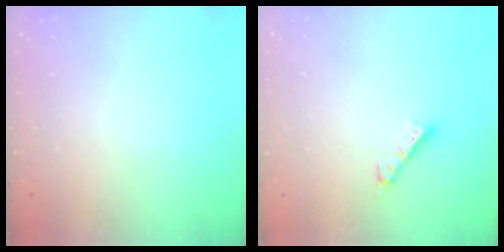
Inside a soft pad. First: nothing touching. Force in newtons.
{"total": 4.0, "press": 4.0, "slide": 0.2}